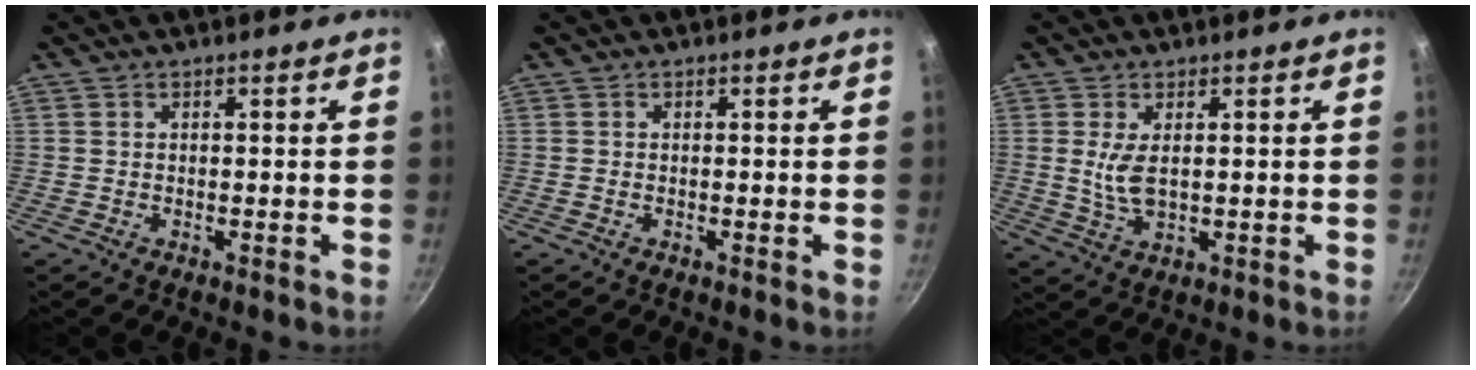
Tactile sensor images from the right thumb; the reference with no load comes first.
{"total": 0.0}
{"total": 5.0, "force": [0.8, 2.5, 4.3], "torque": [-0.083, -0.010, 0.020]}